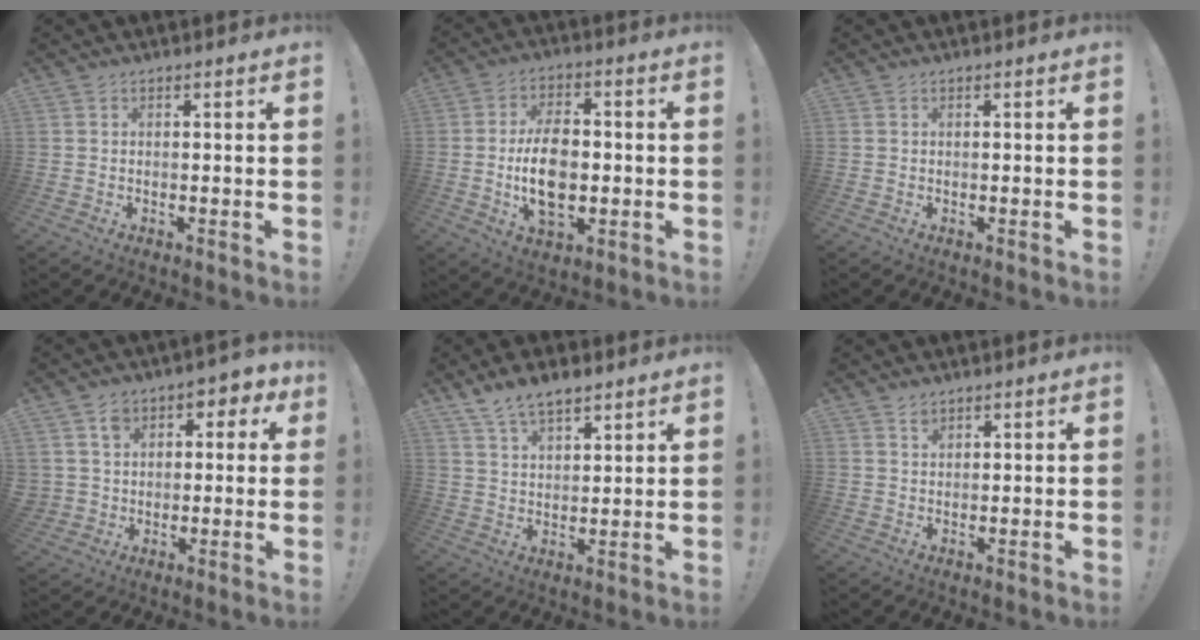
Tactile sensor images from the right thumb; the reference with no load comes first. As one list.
[{"total": 13.6, "force": [-1.7, 8.5, 10.6], "torque": [-0.185, 0.002, -0.032]}, {"total": 0.0}, {"total": 8.1, "force": [2.6, 7.1, 2.9], "torque": [-0.041, -0.012, 0.052]}, {"total": 7.9, "force": [6.1, 3.5, 3.6], "torque": [-0.061, -0.030, 0.115]}, {"total": 1.7, "force": [1.3, 1.0, 0.5], "torque": [0.006, -0.011, 0.021]}]